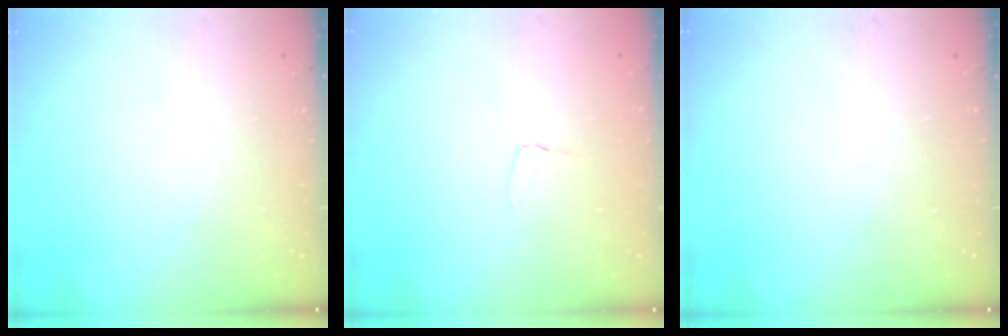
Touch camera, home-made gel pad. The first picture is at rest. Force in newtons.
{"total": 2.6, "press": 2.6, "slide": 0.2}
{"total": 0.0}